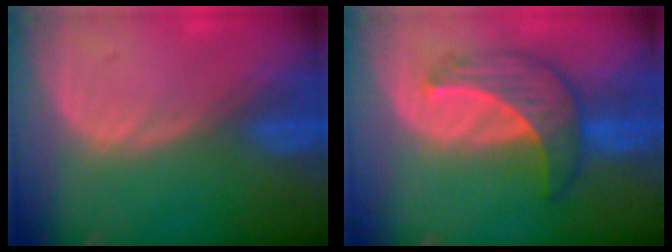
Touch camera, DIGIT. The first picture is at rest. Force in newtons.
{"total": 6.9, "press": 6.8, "slide": 1.0}